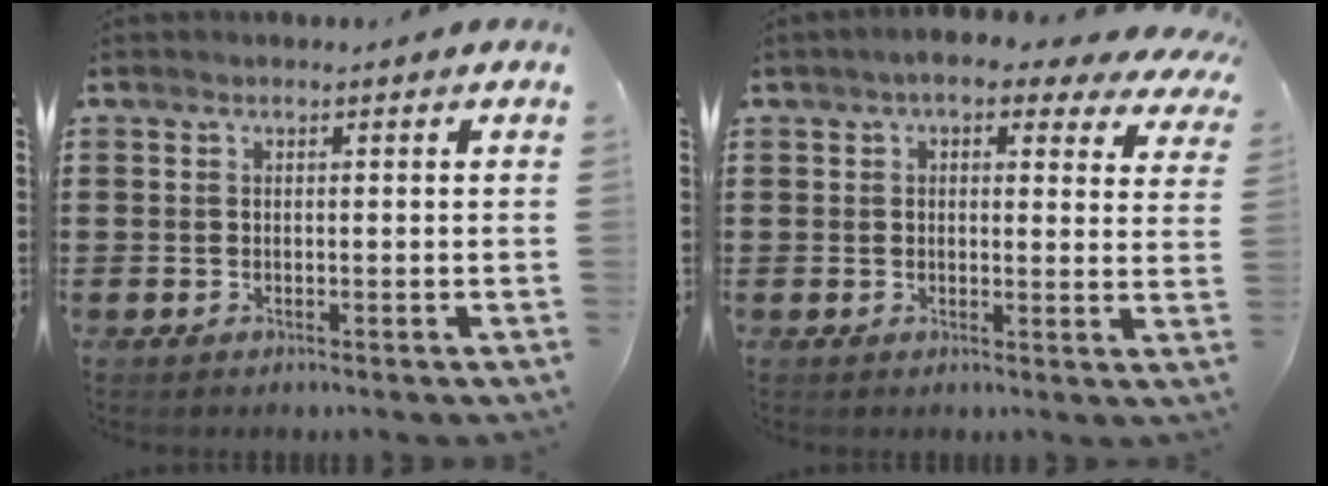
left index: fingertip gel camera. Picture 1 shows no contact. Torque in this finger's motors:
{"motor_torque": [2.14, 0.00, 0.16, 0.00]}